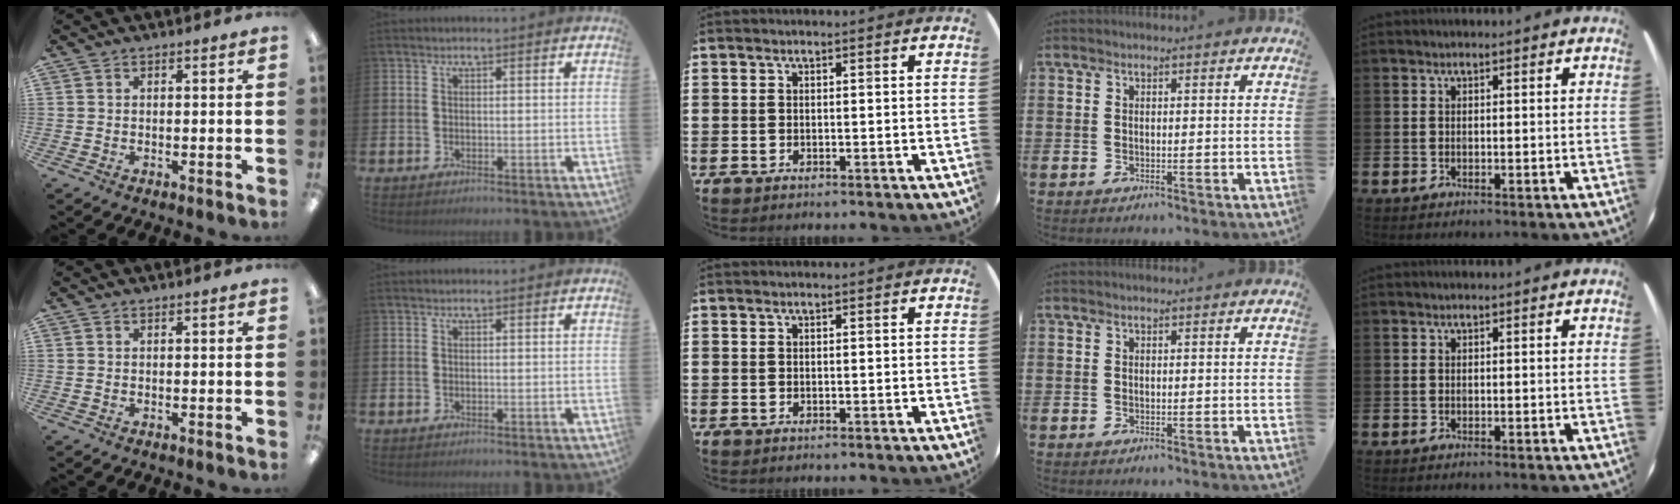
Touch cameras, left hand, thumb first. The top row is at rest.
{}